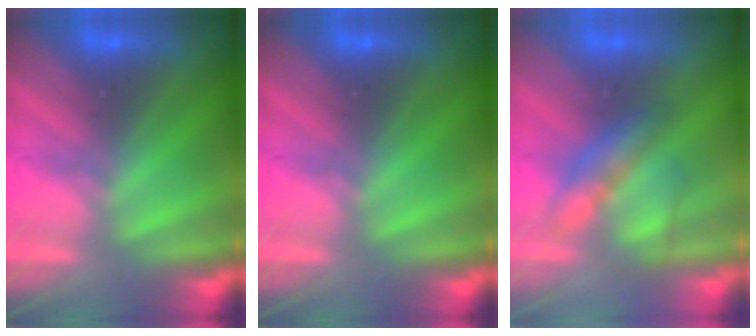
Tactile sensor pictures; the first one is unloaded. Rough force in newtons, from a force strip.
{"total": 0.0}
{"total": 2.3}